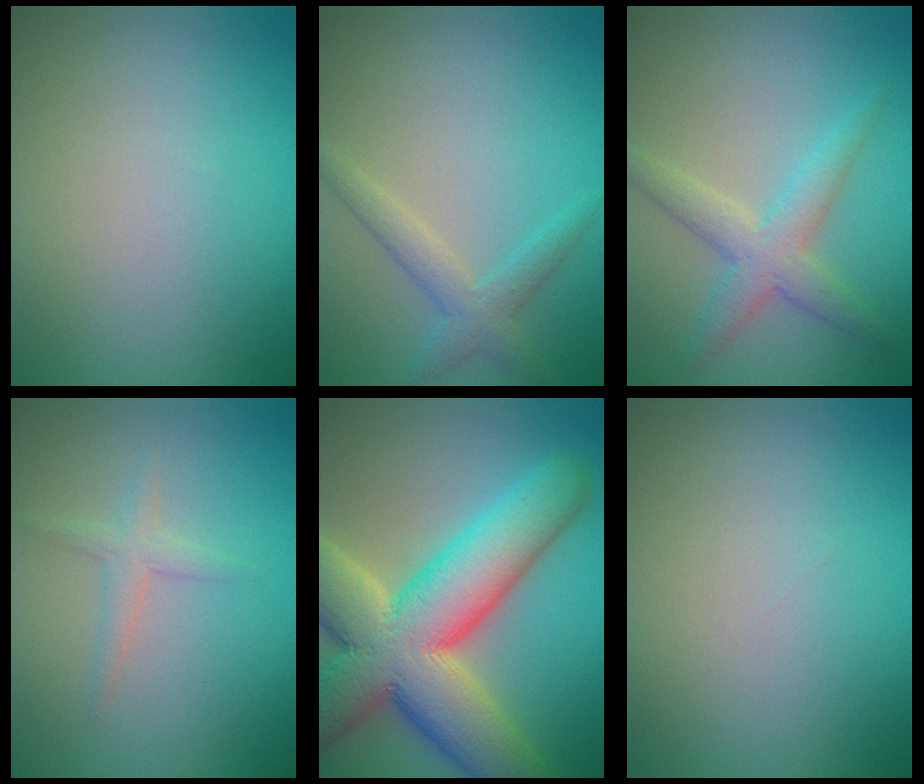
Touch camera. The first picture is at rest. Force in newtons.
{"total": 2.6, "press": 2.6, "slide": 0.2}
{"total": 3.7, "press": 3.7, "slide": 0.1}
{"total": 1.5, "press": 1.5, "slide": 0.1}
{"total": 14.7, "press": 14.7, "slide": 1.0}
{"total": 0.0}